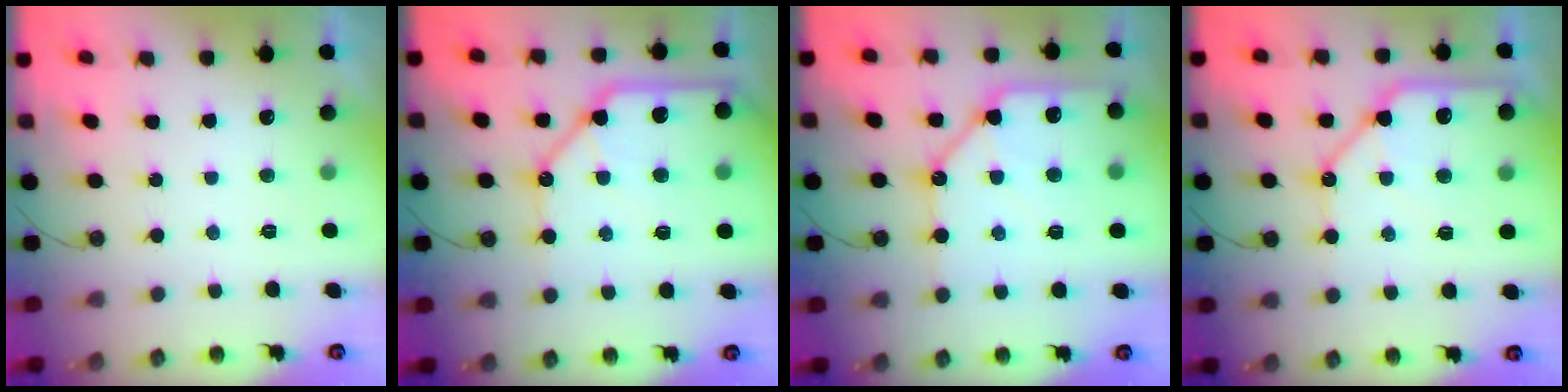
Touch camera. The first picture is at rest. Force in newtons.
{"total": 16.7, "press": 16.5, "slide": 2.6}
{"total": 14.5, "press": 14.4, "slide": 1.6}
{"total": 13.7, "press": 13.6, "slide": 1.7}